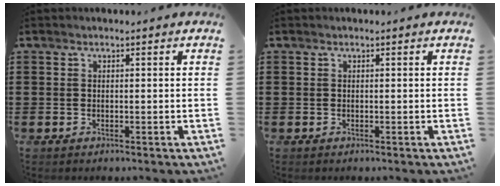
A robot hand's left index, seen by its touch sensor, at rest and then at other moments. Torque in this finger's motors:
{"motor_torque": [-0.01, -0.01, 0.00, 0.00]}